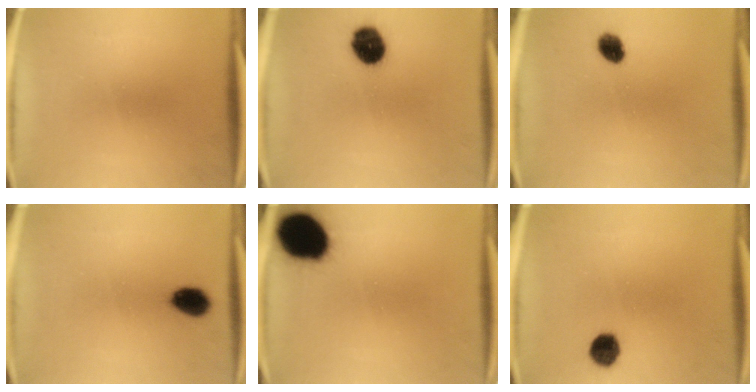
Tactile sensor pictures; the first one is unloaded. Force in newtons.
{"total": 9.2}
{"total": 4.2}
{"total": 6.1}
{"total": 18.7}
{"total": 5.5}